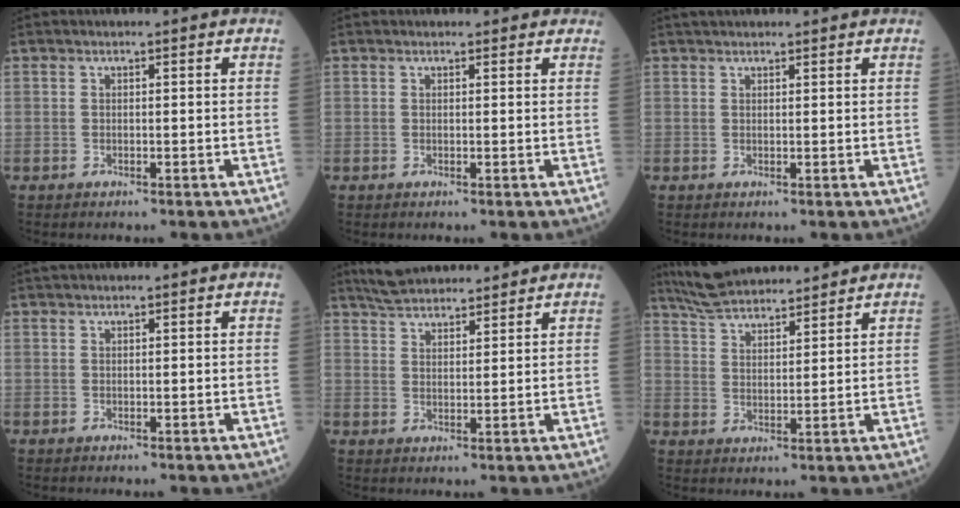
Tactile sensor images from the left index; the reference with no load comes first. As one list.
[{"total": 2.5, "force": [2.1, 1.0, 0.7], "torque": [-0.006, 0.013, 0.016]}, {"total": 4.0, "force": [3.6, 0.7, 1.5], "torque": [-0.017, 0.035, 0.052]}, {"total": 0.7, "force": [0.7, 0.0, 0.2], "torque": [-0.008, 0.015, 0.017]}, {"total": 8.4, "force": [7.9, 1.6, 2.6], "torque": [-0.048, 0.025, 0.134]}, {"total": 11.4, "force": [10.5, 1.8, 3.9], "torque": [-0.073, 0.022, 0.182]}]